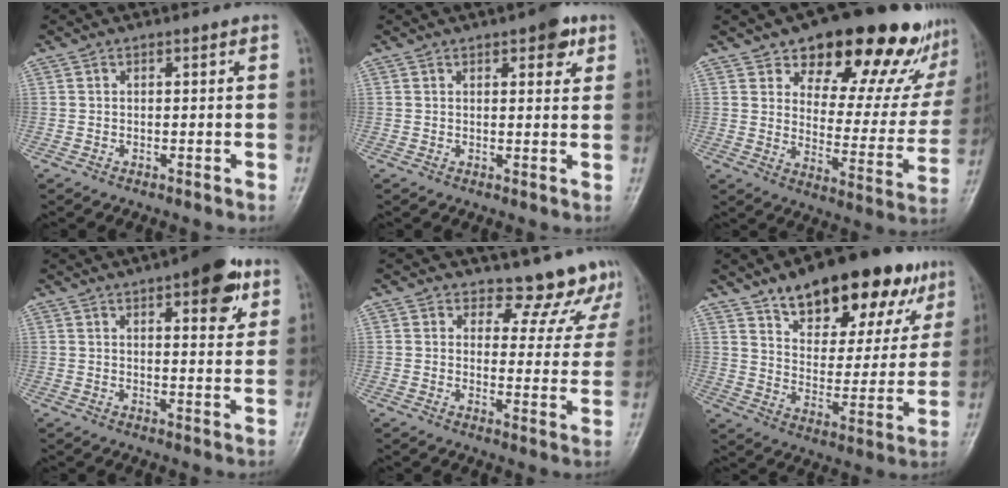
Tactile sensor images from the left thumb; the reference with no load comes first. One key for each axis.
{"total": 5.0, "fx": 2.7, "fy": 2.2, "fz": 3.7, "tx": -0.027, "ty": -0.007, "tz": 0.028}
{"total": 24.0, "fx": 16.3, "fy": 10.5, "fz": 14.1, "tx": -0.139, "ty": -0.074, "tz": 0.219}
{"total": 11.0, "fx": 5.7, "fy": 4.1, "fz": 8.5, "tx": -0.082, "ty": -0.019, "tz": 0.070}
{"total": 11.0, "fx": 10.1, "fy": 4.4, "fz": 0.0, "tx": 0.055, "ty": -0.076, "tz": 0.101}
{"total": 22.7, "fx": 14.5, "fy": 10.1, "fz": 14.2, "tx": -0.153, "ty": -0.043, "tz": 0.222}